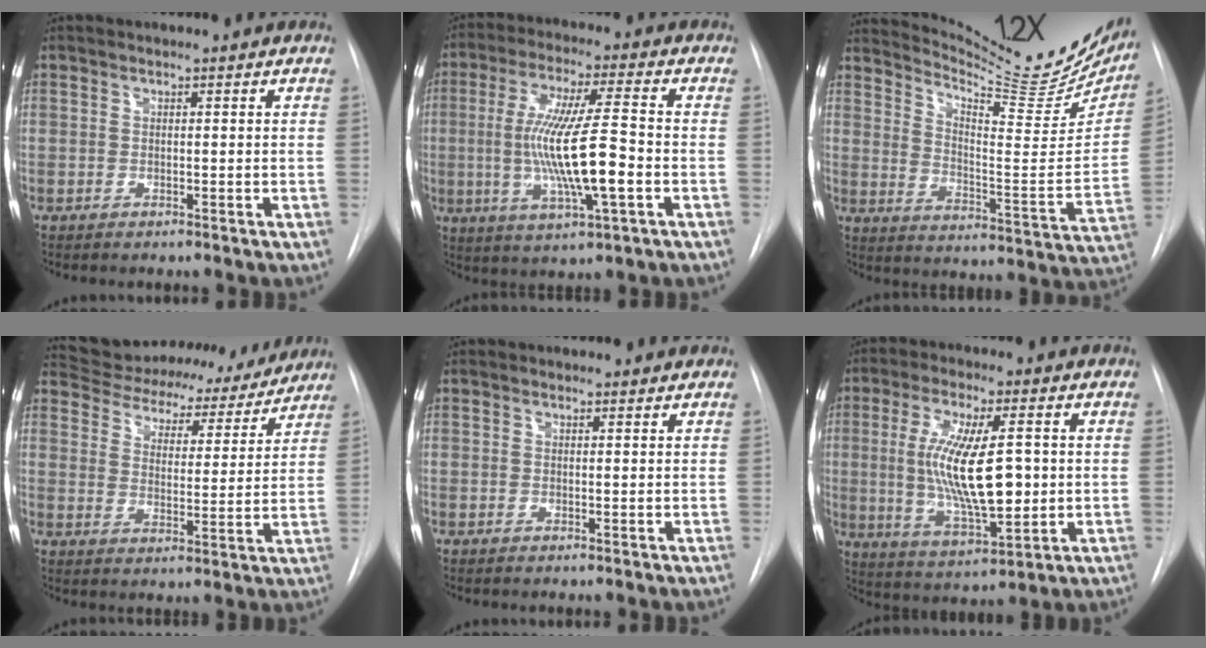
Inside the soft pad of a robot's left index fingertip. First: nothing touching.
{"total": 13.9, "force": [-2.1, 1.3, 13.6], "torque": [-0.263, -0.009, -0.037]}
{"total": 21.1, "force": [19.3, 3.1, 7.8], "torque": [-0.113, -0.071, 0.258]}
{"total": 19.4, "force": [18.1, 5.4, 4.3], "torque": [-0.066, 0.003, 0.243]}
{"total": 0.7, "force": [0.6, 0.4, 0.0], "torque": [-0.004, 0.001, 0.006]}
{"total": 14.0, "force": [0.4, 3.6, 13.5], "torque": [-0.260, -0.007, 0.015]}